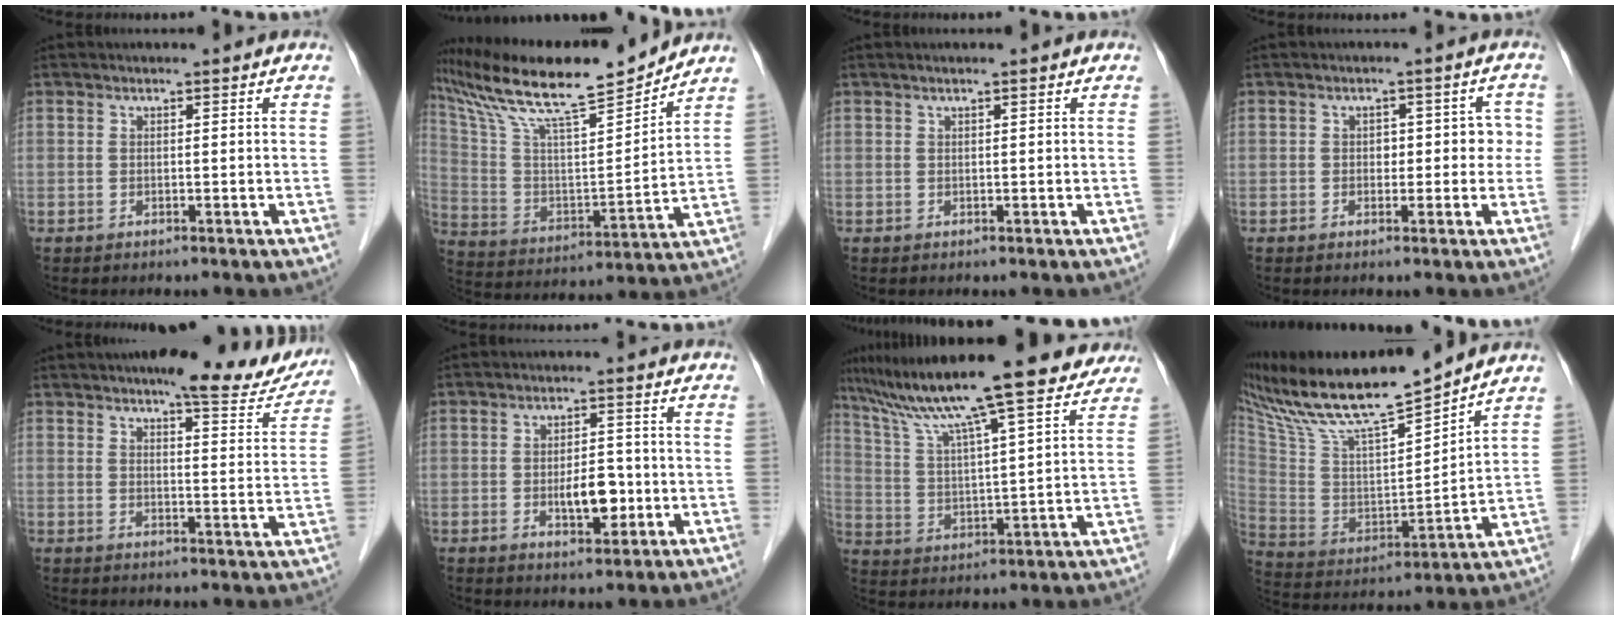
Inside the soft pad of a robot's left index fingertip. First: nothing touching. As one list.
[{"total": 20.0, "force": [17.3, 1.1, 9.9], "torque": [-0.187, 0.012, 0.302]}, {"total": 1.4, "force": [1.1, -0.1, 0.9], "torque": [-0.016, 0.016, 0.020]}, {"total": 3.8, "force": [0.0, 2.8, 2.6], "torque": [-0.016, 0.027, 0.000]}, {"total": 12.2, "force": [10.6, 2.5, 5.4], "torque": [-0.057, -0.010, 0.118]}, {"total": 5.2, "force": [-1.2, 2.3, 4.6], "torque": [-0.073, -0.001, -0.014]}, {"total": 21.7, "force": [17.8, 1.3, 12.2], "torque": [-0.207, 0.025, 0.272]}, {"total": 19.3, "force": [16.8, 1.2, 9.5], "torque": [-0.181, -0.001, 0.309]}]